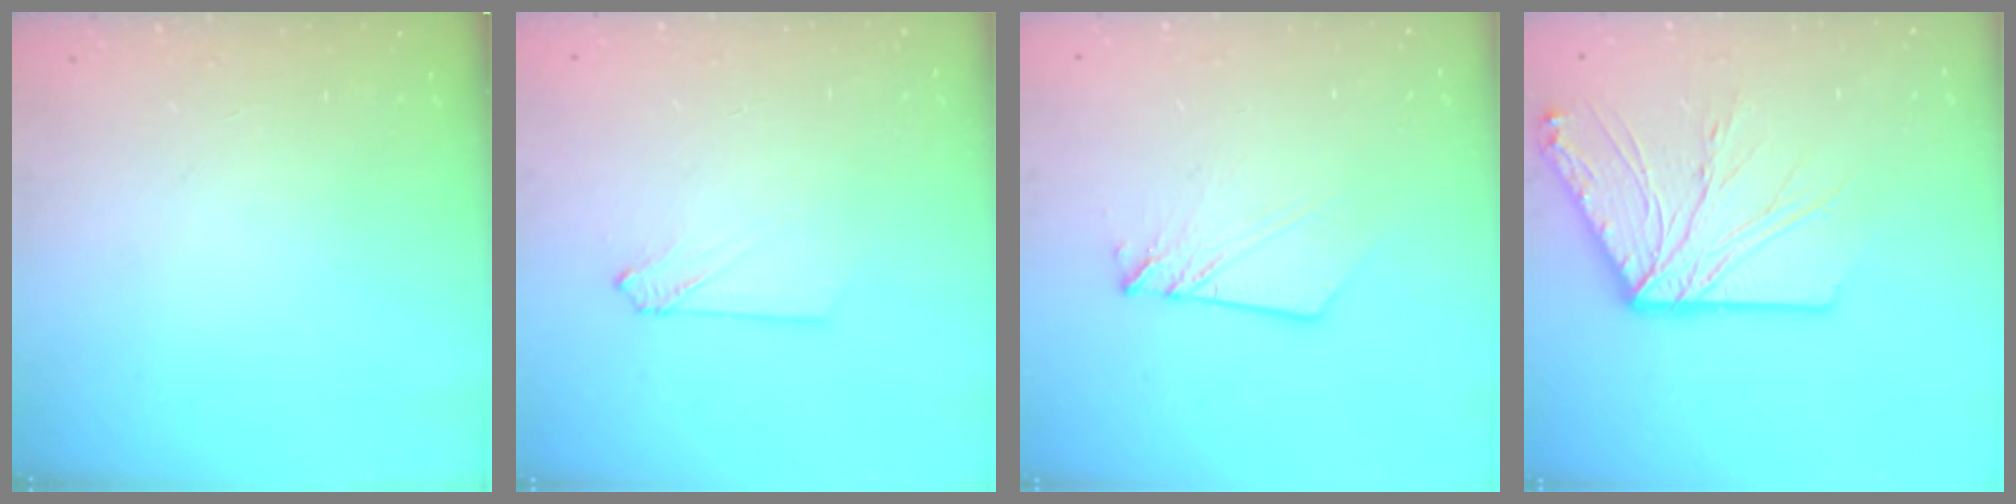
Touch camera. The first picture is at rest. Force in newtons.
{"total": 3.0, "press": 3.0, "slide": 0.4}
{"total": 4.5, "press": 4.5, "slide": 0.4}
{"total": 16.4, "press": 16.4, "slide": 1.2}